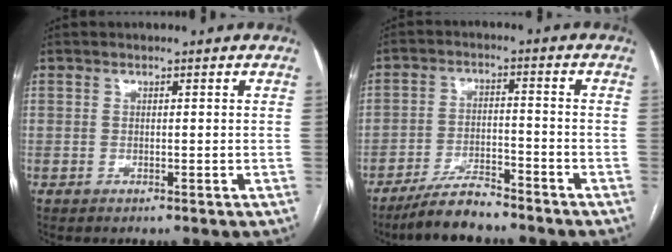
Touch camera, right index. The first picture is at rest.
{"total": 7.0, "force": [-6.2, 1.4, 3.0], "torque": [-0.058, -0.012, -0.112]}